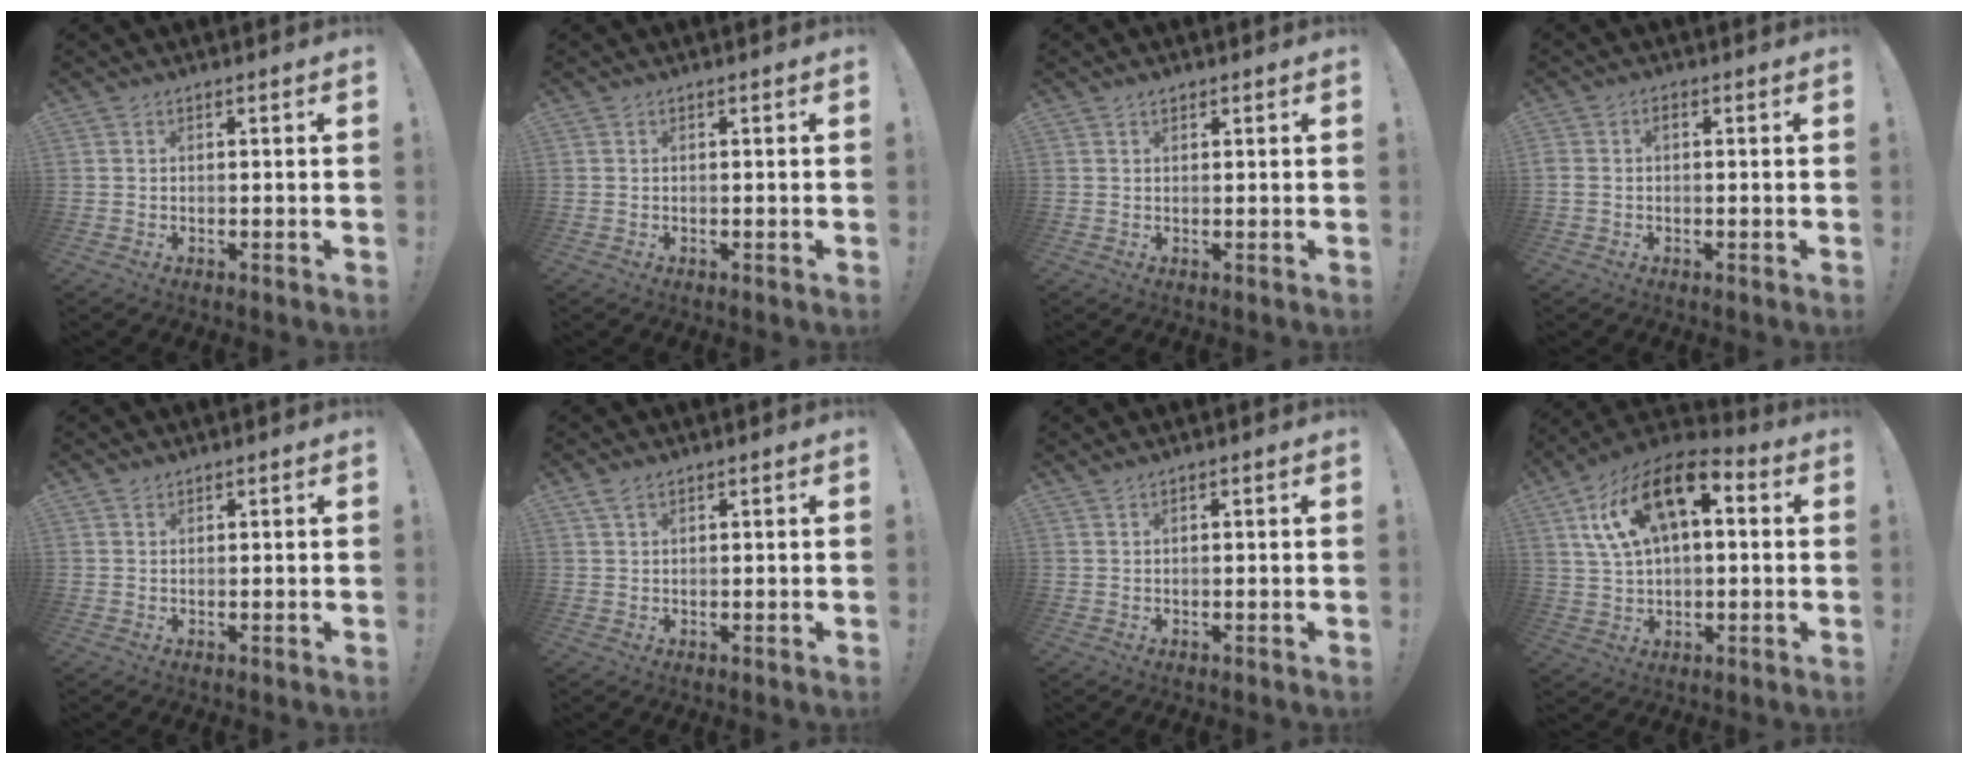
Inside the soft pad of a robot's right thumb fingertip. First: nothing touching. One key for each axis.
{"total": 0.0}
{"total": 1.1, "fx": 0.9, "fy": 0.6, "fz": 0.4, "tx": -0.008, "ty": 0.000, "tz": 0.017}
{"total": 1.7, "fx": -0.3, "fy": 1.0, "fz": 1.3, "tx": -0.026, "ty": 0.007, "tz": -0.006}
{"total": 0.9, "fx": 0.8, "fy": 0.4, "fz": 0.2, "tx": -0.001, "ty": -0.001, "tz": 0.015}
{"total": 2.7, "fx": 1.7, "fy": 1.2, "fz": 1.7, "tx": -0.035, "ty": 0.000, "tz": 0.032}
{"total": 0.6, "fx": 0.5, "fy": -0.1, "fz": 0.2, "tx": 0.004, "ty": -0.004, "tz": 0.008}
{"total": 17.2, "fx": 6.7, "fy": 9.4, "fz": 12.7, "tx": -0.229, "ty": -0.017, "tz": 0.120}